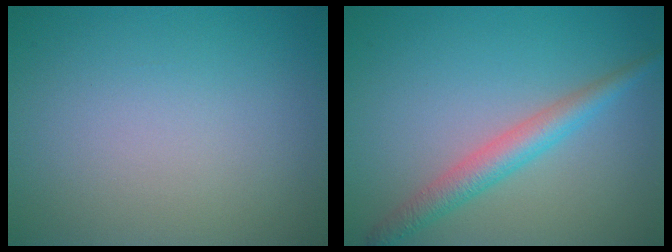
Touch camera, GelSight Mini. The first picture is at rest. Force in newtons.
{"total": 3.2, "press": 3.2, "slide": 0.1}